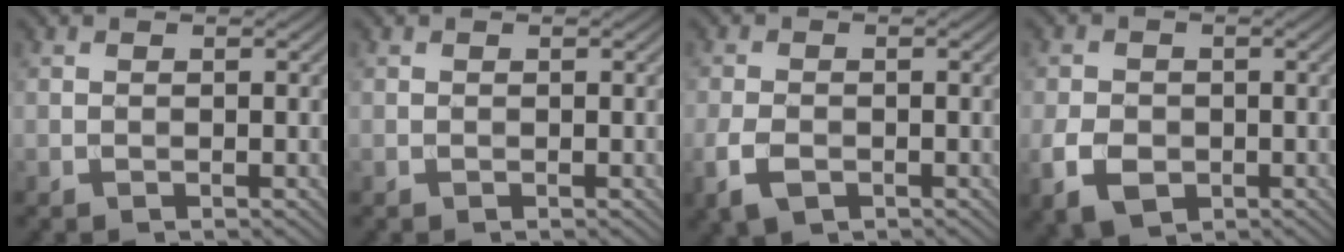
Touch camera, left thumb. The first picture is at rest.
{"total": 0.0}
{"total": 3.4, "force": [-1.6, 1.8, 2.3], "torque": [-0.059, -0.009, -0.034]}
{"total": 4.4, "force": [-1.5, 3.2, 2.6], "torque": [-0.062, -0.012, -0.032]}